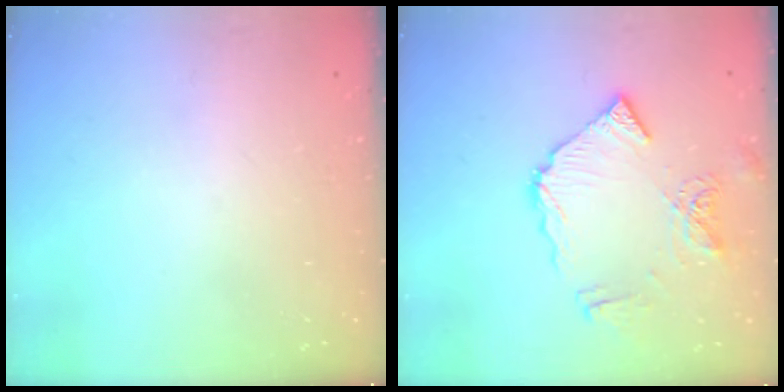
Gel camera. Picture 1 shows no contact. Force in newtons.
{"total": 12.6, "press": 12.5, "slide": 1.6}